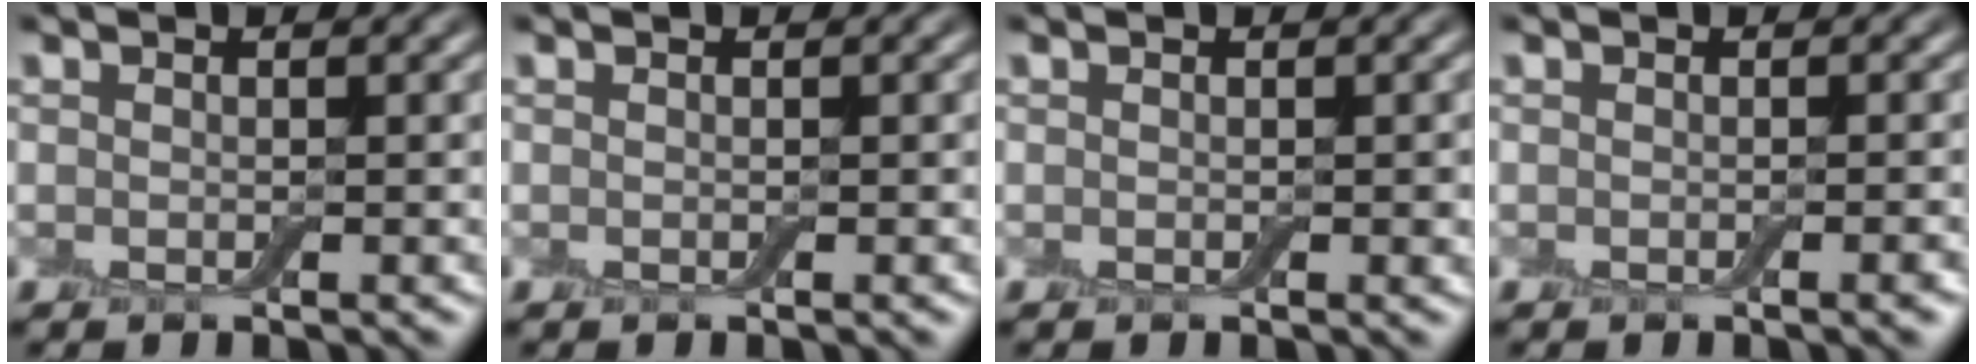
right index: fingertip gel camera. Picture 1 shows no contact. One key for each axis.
{"total": 0.0}
{"total": 0.5, "fx": 0.0, "fy": 0.4, "fz": 0.3, "tx": -0.005, "ty": -0.002, "tz": 0.001}
{"total": 1.2, "fx": -0.4, "fy": 0.2, "fz": 1.1, "tx": -0.010, "ty": 0.001, "tz": -0.007}